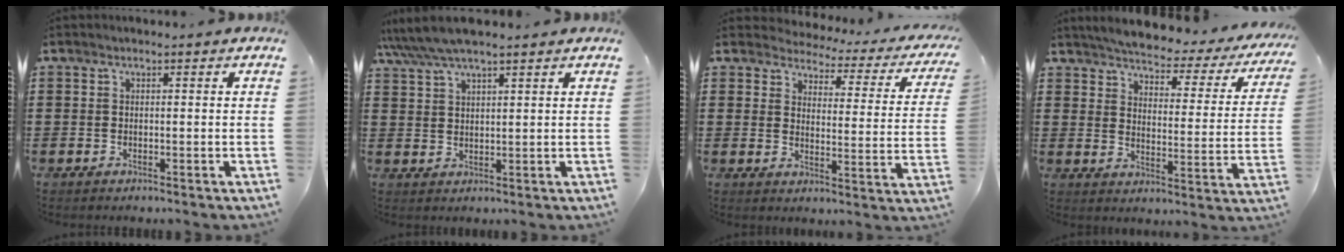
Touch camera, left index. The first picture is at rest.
{"total": 4.6, "force": [3.9, 0.6, 2.4], "torque": [-0.056, -0.005, 0.072]}
{"total": 2.7, "force": [2.6, 0.6, 0.4], "torque": [-0.029, -0.023, 0.037]}
{"total": 3.6, "force": [3.5, 0.1, 1.0], "torque": [-0.043, -0.033, 0.052]}